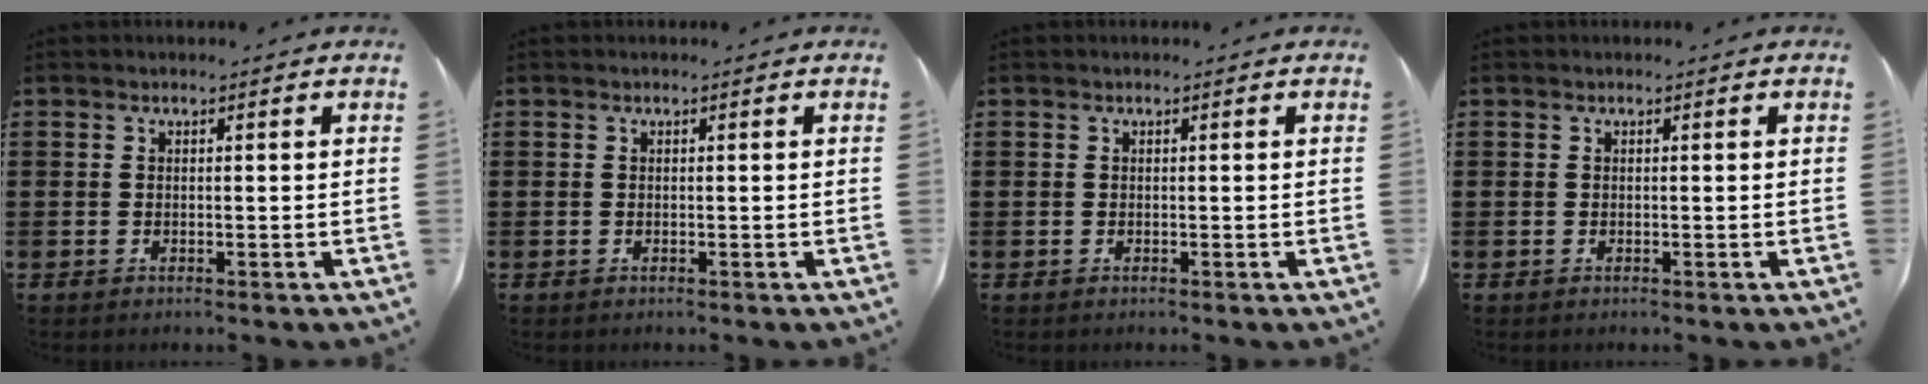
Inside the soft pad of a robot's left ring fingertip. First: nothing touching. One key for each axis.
{"total": 0.0}
{"total": 0.0}
{"total": 0.0}